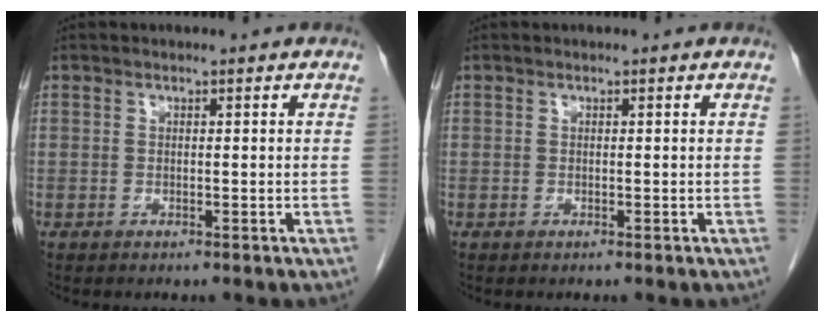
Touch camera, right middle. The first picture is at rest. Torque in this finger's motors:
{"motor_torque": [0.00, 0.00, 0.00, 0.00]}